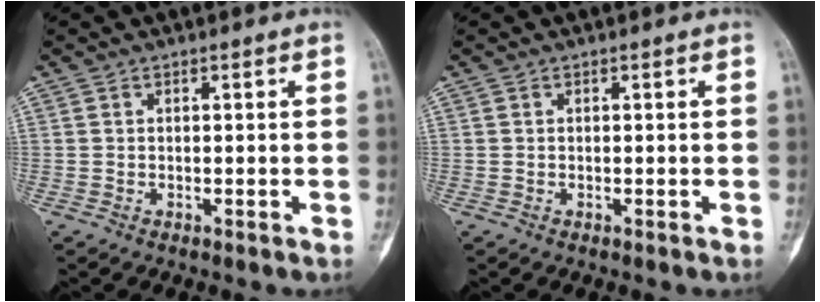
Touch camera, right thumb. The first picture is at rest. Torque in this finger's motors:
{"motor_torque": [0.01, -0.01, 0.08, -0.07, 0.01]}